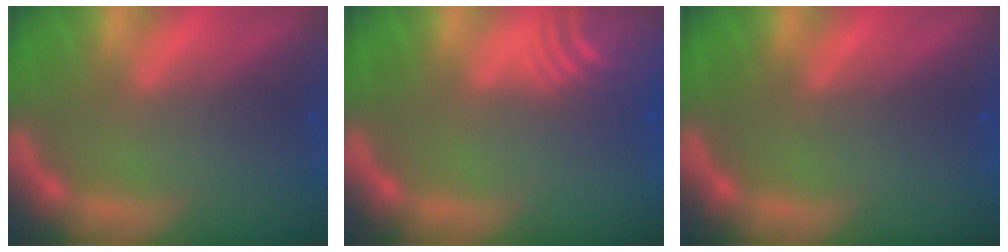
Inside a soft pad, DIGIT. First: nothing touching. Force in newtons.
{"total": 7.5}
{"total": 0.0}